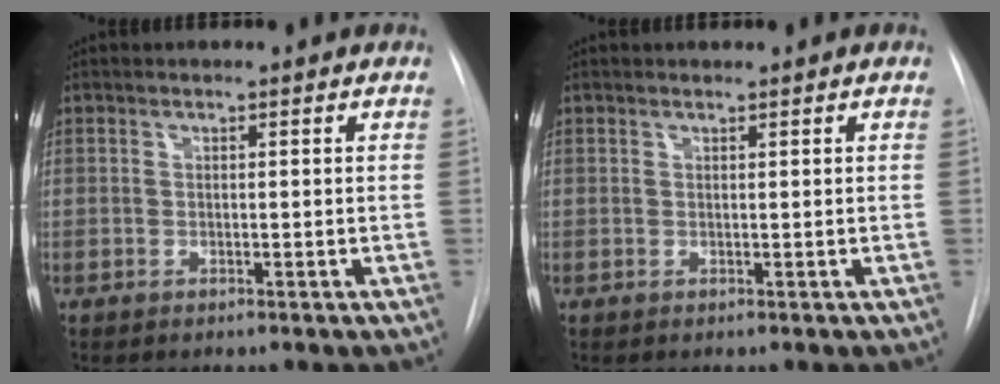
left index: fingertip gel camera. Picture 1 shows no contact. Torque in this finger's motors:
{"motor_torque": [-0.60, -0.12, -0.43, -0.01]}